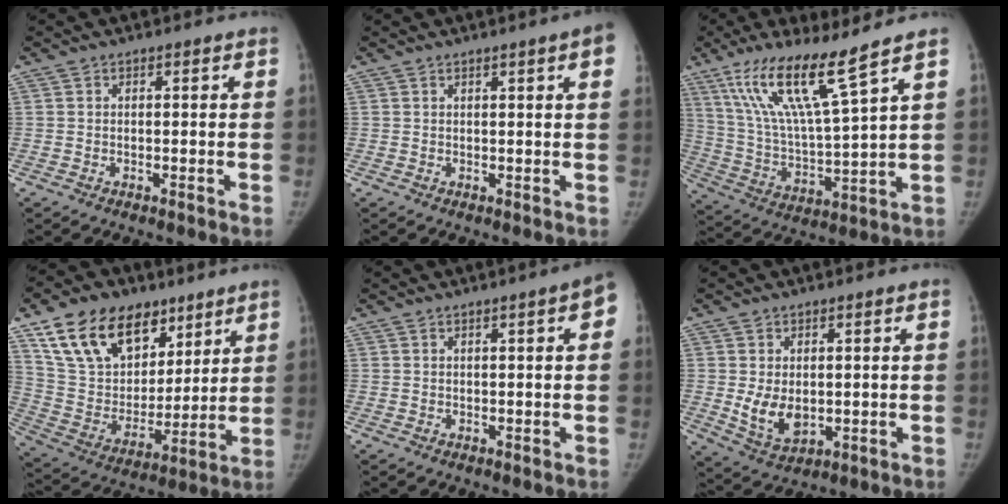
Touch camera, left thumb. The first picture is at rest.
{"total": 5.3, "force": [2.3, 0.3, 4.8], "torque": [-0.051, 0.001, 0.026]}
{"total": 15.8, "force": [10.2, 0.9, 12.1], "torque": [-0.229, -0.054, 0.202]}
{"total": 22.3, "force": [13.4, 13.9, 11.2], "torque": [-0.161, -0.035, 0.248]}
{"total": 4.1, "force": [1.2, 0.7, 3.9], "torque": [-0.039, 0.006, 0.008]}
{"total": 6.8, "force": [0.1, 4.7, 4.9], "torque": [-0.071, -0.018, 0.018]}